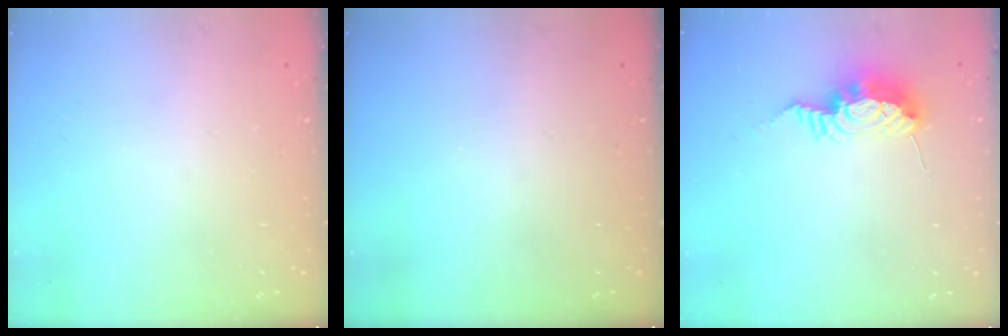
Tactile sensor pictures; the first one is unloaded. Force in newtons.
{"total": 0.0}
{"total": 9.5, "press": 9.5, "slide": 0.8}